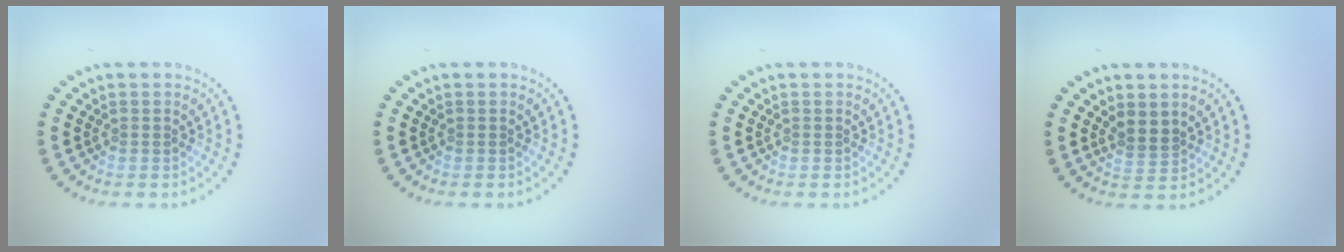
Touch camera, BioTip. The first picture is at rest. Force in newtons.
{"total": 0.0}
{"total": 0.0}
{"total": 1.5, "press": 1.0, "slide": 1.0}